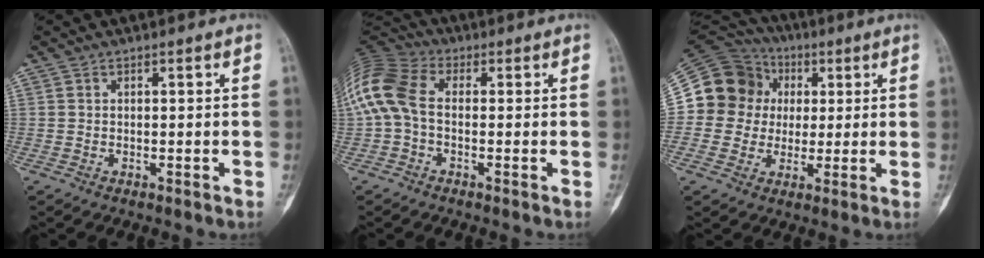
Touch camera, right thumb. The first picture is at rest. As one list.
[{"total": 13.3, "force": [0.0, 8.5, 10.2], "torque": [-0.232, 0.029, -0.012]}, {"total": 14.9, "force": [2.0, 14.0, 4.8], "torque": [-0.062, 0.035, 0.034]}]